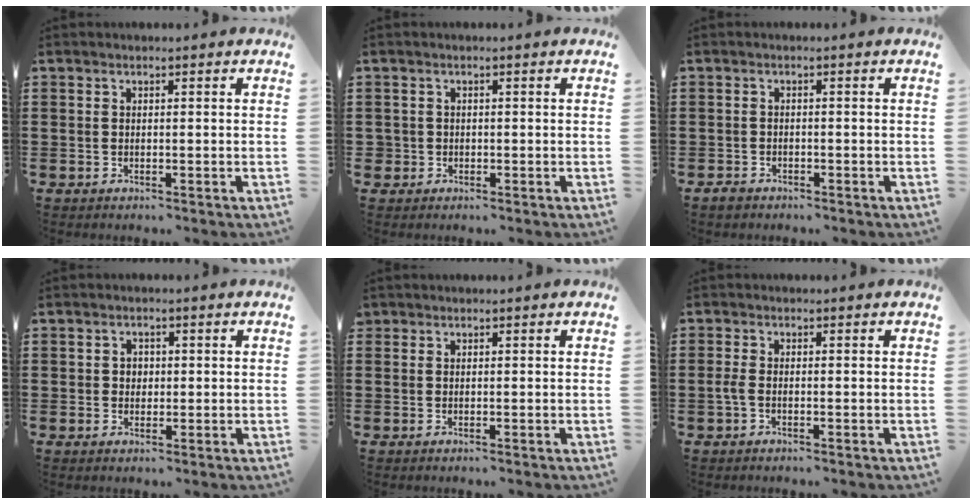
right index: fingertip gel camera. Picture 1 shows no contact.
{"total": 1.3, "force": [-0.4, 1.2, 0.2], "torque": [-0.007, 0.002, -0.011]}
{"total": 1.2, "force": [-1.1, 0.5, 0.2], "torque": [-0.007, 0.003, -0.024]}
{"total": 1.5, "force": [0.2, 1.4, 0.5], "torque": [-0.014, 0.010, 0.003]}
{"total": 0.5, "force": [0.3, 0.5, 0.0], "torque": [0.000, 0.004, 0.004]}
{"total": 1.4, "force": [-0.6, 0.5, 1.2], "torque": [-0.031, -0.002, -0.012]}